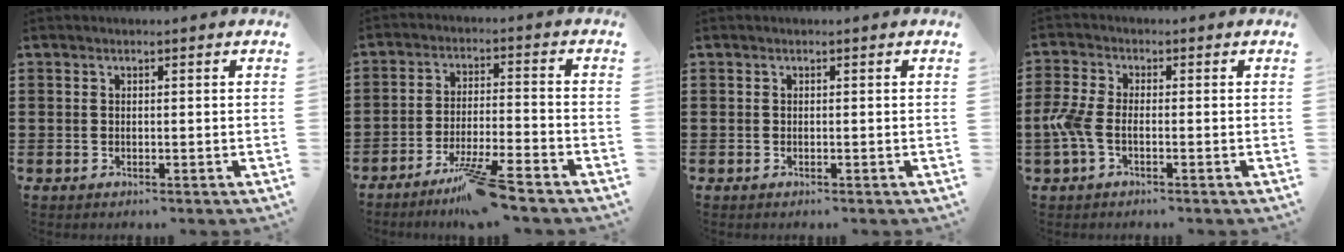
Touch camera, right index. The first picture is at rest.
{"total": 8.0, "force": [-6.5, -0.1, 4.7], "torque": [-0.090, -0.007, -0.122]}
{"total": 0.0}
{"total": 4.6, "force": [-1.5, 2.0, 3.8], "torque": [-0.101, -0.007, -0.037]}